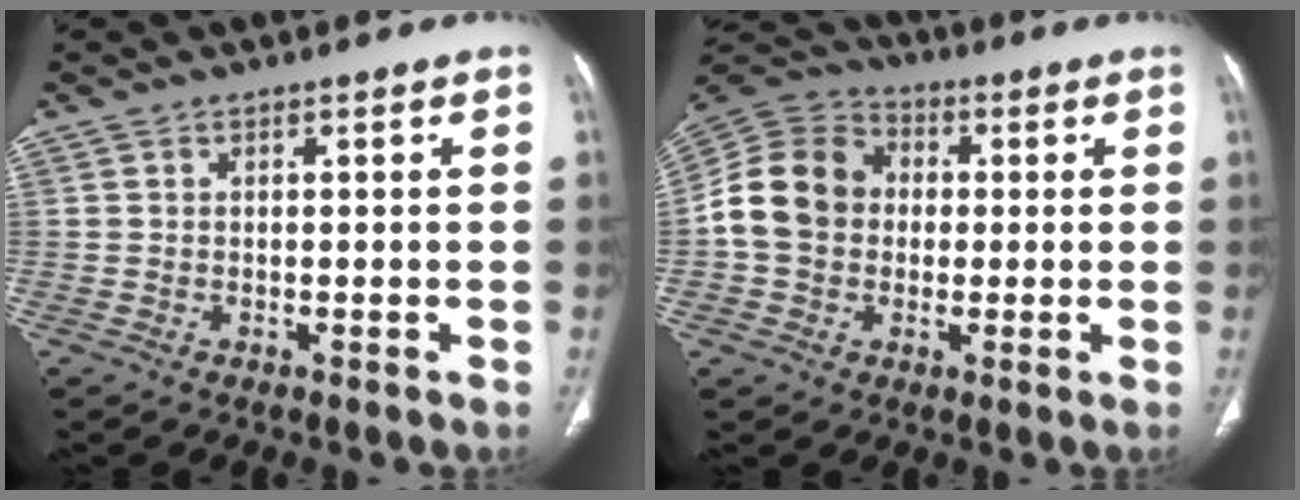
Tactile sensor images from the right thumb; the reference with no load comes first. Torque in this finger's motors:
{"motor_torque": [-0.13, 0.90, 0.56, -0.53, 0.12]}